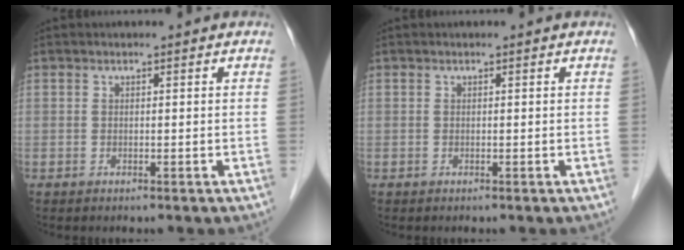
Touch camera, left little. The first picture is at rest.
{"total": 0.0}